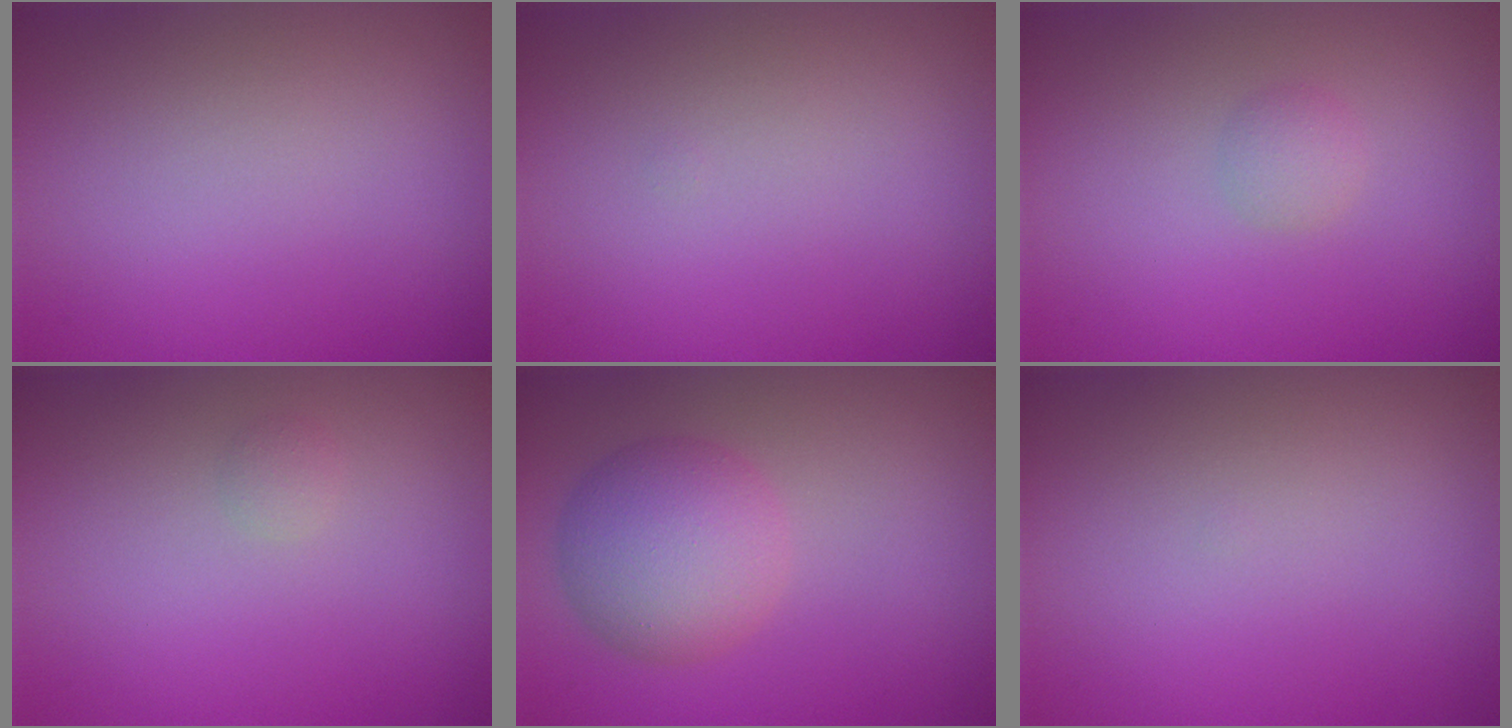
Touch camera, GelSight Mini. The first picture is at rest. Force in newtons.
{"total": 0.0}
{"total": 1.2, "press": 1.2, "slide": 0.0}
{"total": 0.6, "press": 0.6, "slide": 0.1}
{"total": 5.3, "press": 5.3, "slide": 0.0}
{"total": 0.0}